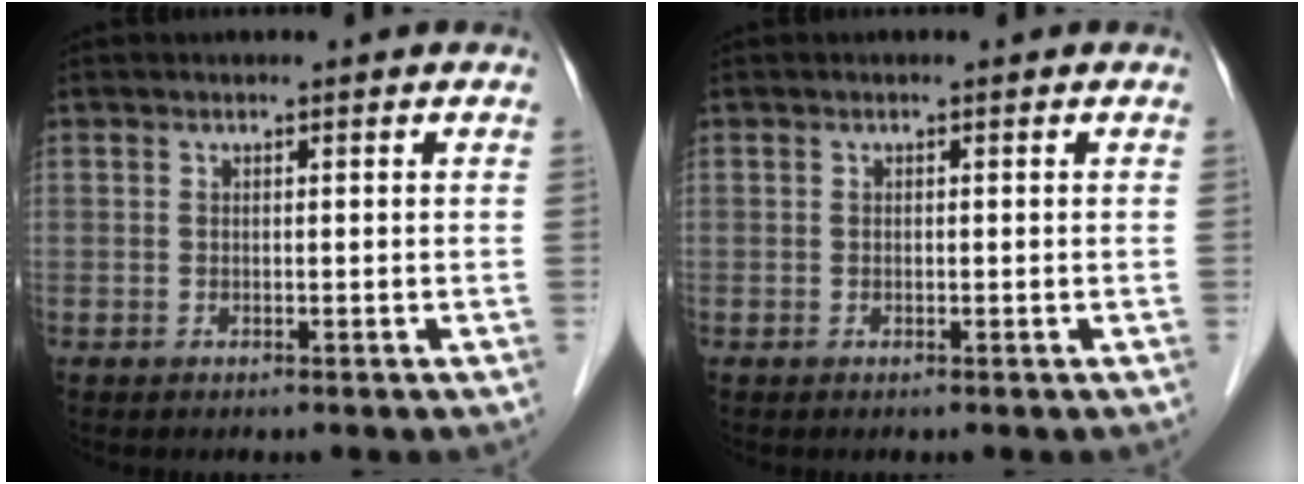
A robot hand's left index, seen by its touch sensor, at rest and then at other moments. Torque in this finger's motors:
{"motor_torque": [-0.14, -0.20, -0.09, -0.01]}